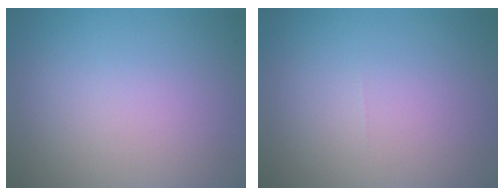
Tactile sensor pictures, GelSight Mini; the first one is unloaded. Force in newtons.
{"total": 0.0}